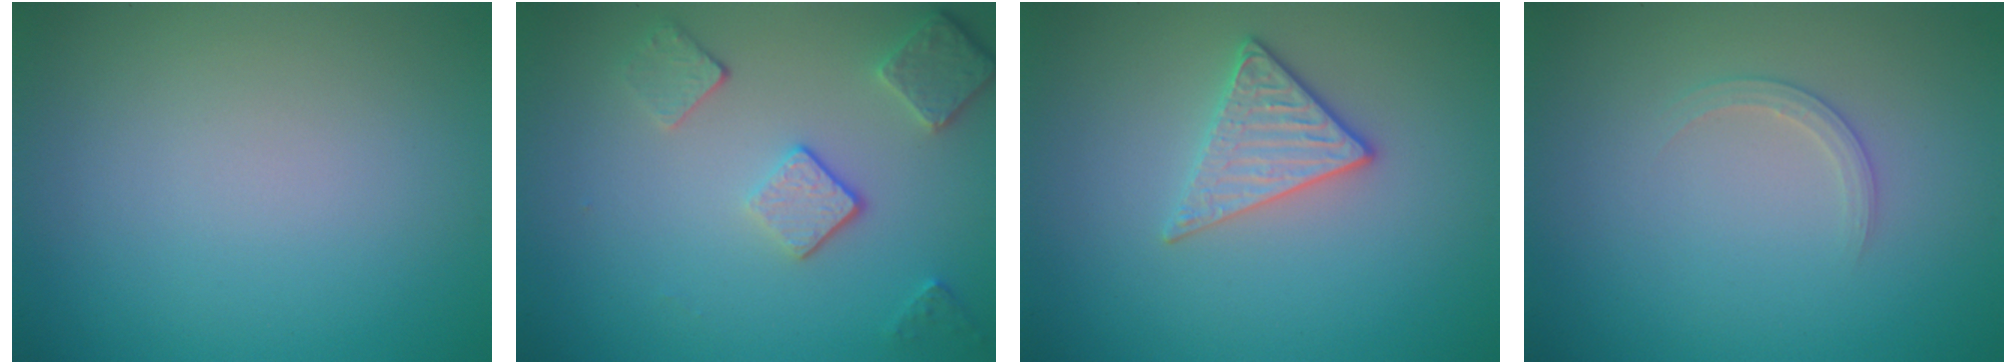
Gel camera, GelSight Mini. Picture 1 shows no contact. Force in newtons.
{"total": 3.5, "press": 2.7, "slide": 2.1}
{"total": 2.8, "press": 2.5, "slide": 1.3}
{"total": 1.3, "press": 1.3, "slide": 0.1}